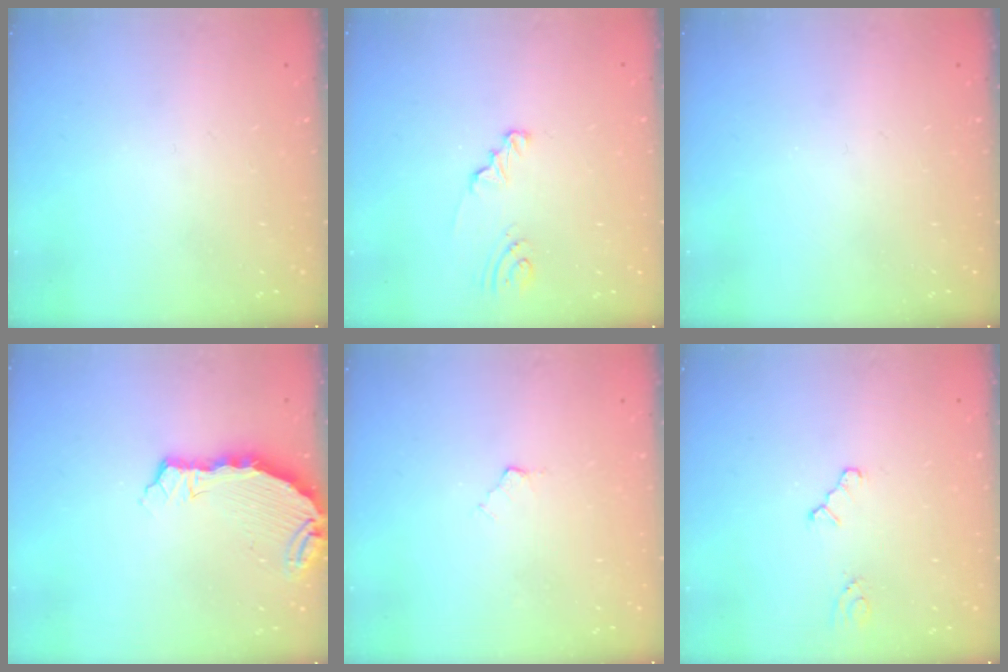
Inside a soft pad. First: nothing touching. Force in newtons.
{"total": 2.0, "press": 2.0, "slide": 0.2}
{"total": 0.0}
{"total": 7.5, "press": 5.9, "slide": 4.6}
{"total": 2.9, "press": 2.9, "slide": 0.5}
{"total": 2.0, "press": 2.0, "slide": 0.4}